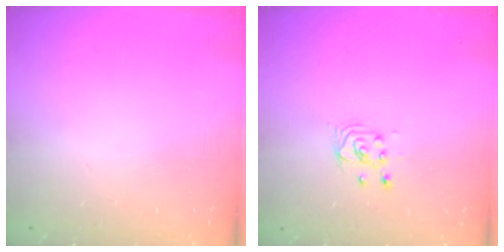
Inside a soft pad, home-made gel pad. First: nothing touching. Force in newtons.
{"total": 2.2, "press": 2.2, "slide": 0.2}